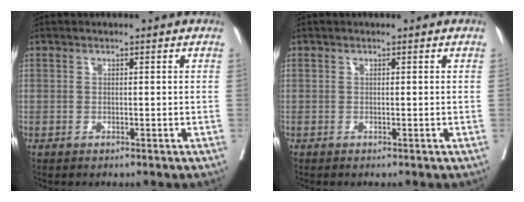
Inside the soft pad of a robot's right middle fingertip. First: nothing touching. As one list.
[{"total": 0.0}]